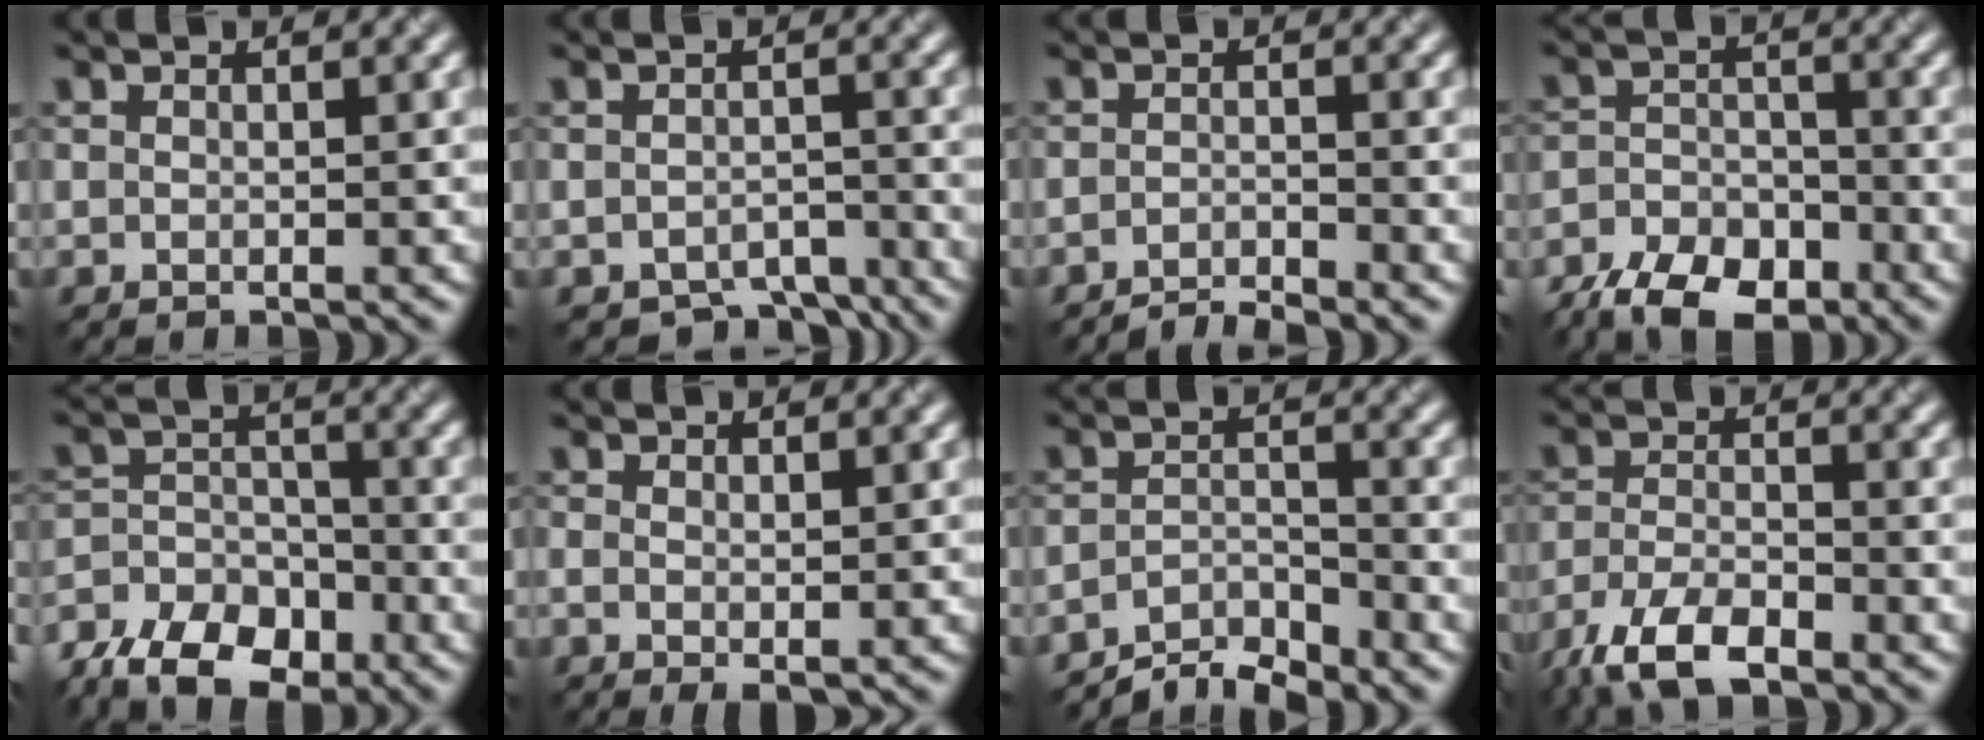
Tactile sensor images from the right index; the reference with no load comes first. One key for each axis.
{"total": 4.2, "fx": -3.6, "fy": 1.7, "fz": 1.3, "tx": -0.010, "ty": -0.011, "tz": -0.053}
{"total": 2.1, "fx": -2.0, "fy": 0.2, "fz": 0.6, "tx": -0.004, "ty": 0.002, "tz": -0.041}
{"total": 9.7, "fx": -7.8, "fy": 4.6, "fz": 3.5, "tx": -0.052, "ty": -0.016, "tz": -0.129}
{"total": 11.2, "fx": -8.6, "fy": 5.9, "fz": 4.0, "tx": -0.068, "ty": -0.012, "tz": -0.137}
{"total": 1.7, "fx": -0.2, "fy": 1.0, "fz": 1.4, "tx": -0.027, "ty": -0.006, "tz": 0.000}
{"total": 3.8, "fx": -3.6, "fy": 0.9, "fz": 1.1, "tx": -0.014, "ty": 0.003, "tz": -0.070}
{"total": 6.7, "fx": -4.9, "fy": 2.5, "fz": 3.9, "tx": -0.075, "ty": -0.010, "tz": -0.100}